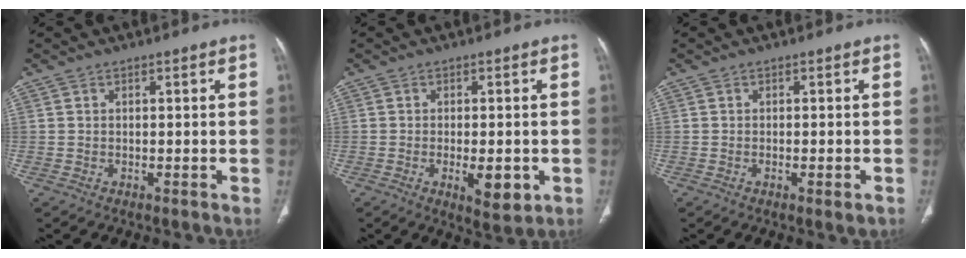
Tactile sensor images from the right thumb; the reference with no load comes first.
{"total": 6.6, "force": [-1.8, 2.6, 5.7], "torque": [-0.077, -0.009, -0.019]}
{"total": 2.6, "force": [-1.0, 0.7, 2.3], "torque": [-0.035, -0.001, -0.009]}